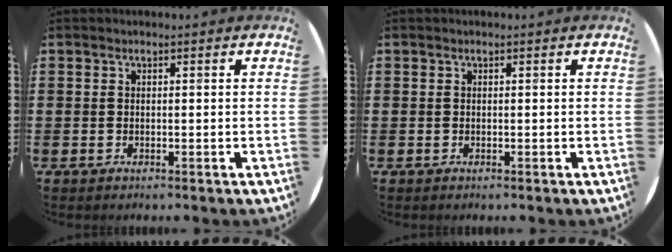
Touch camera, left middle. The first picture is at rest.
{"total": 0.0}